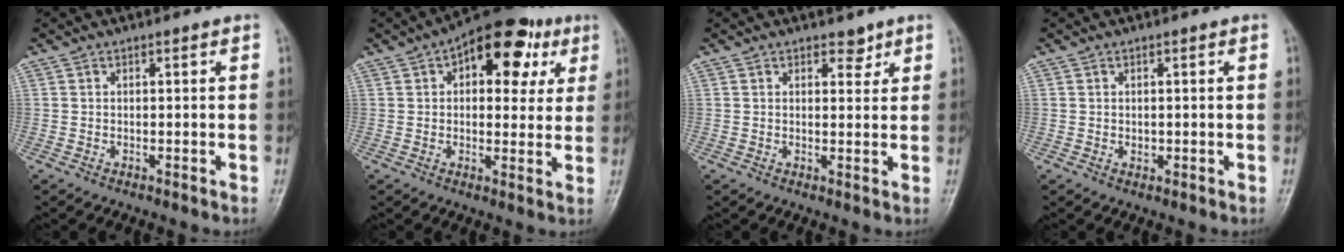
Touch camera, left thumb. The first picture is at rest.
{"total": 15.2, "force": [6.0, 8.3, 11.2], "torque": [-0.105, 0.008, 0.076]}
{"total": 2.5, "force": [1.8, 1.4, 1.0], "torque": [0.002, -0.011, 0.025]}
{"total": 1.0, "force": [0.0, 0.8, 0.6], "torque": [-0.007, 0.000, 0.003]}